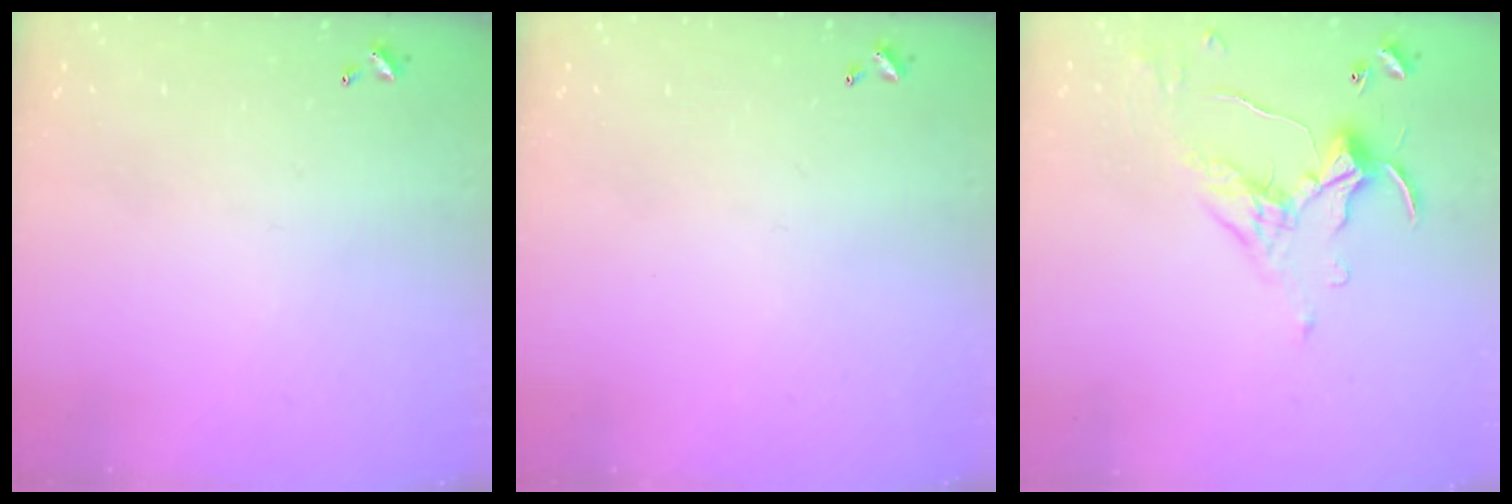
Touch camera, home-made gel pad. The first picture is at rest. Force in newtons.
{"total": 0.0}
{"total": 1.7, "press": 1.5, "slide": 0.8}